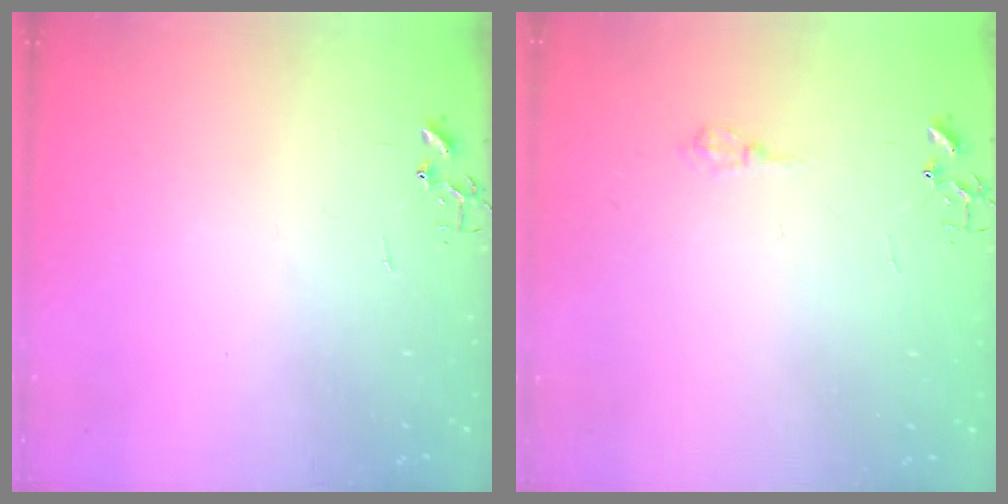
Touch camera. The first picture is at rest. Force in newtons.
{"total": 6.5, "press": 6.4, "slide": 0.8}